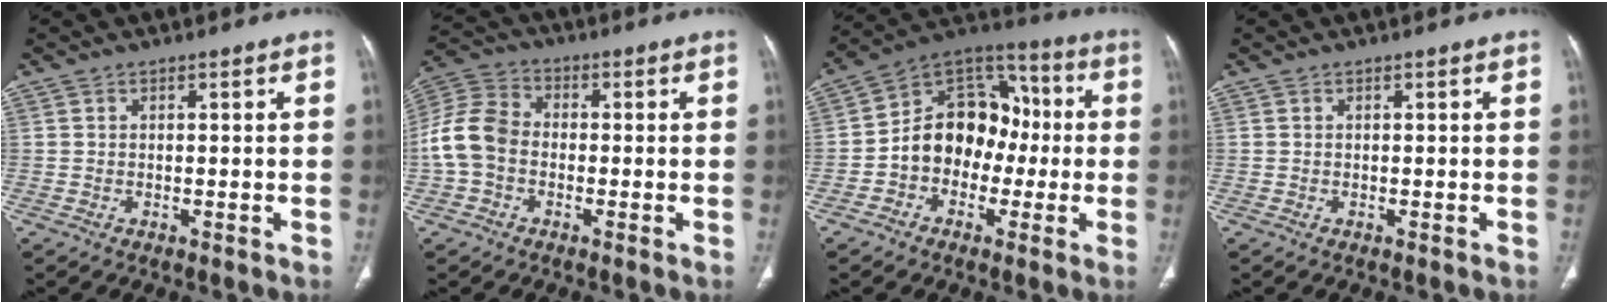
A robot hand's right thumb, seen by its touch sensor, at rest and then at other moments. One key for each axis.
{"total": 8.9, "fx": -1.0, "fy": 7.4, "fz": 4.9, "tx": -0.106, "ty": 0.030, "tz": -0.035}
{"total": 14.4, "fx": -1.5, "fy": 11.9, "fz": 7.9, "tx": -0.080, "ty": 0.049, "tz": -0.037}
{"total": 0.0}